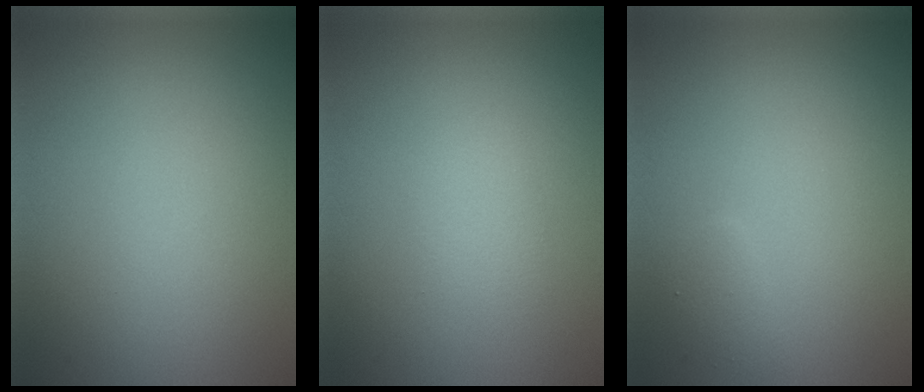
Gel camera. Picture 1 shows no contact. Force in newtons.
{"total": 1.1, "press": 1.1, "slide": 0.1}
{"total": 1.1, "press": 1.1, "slide": 0.1}